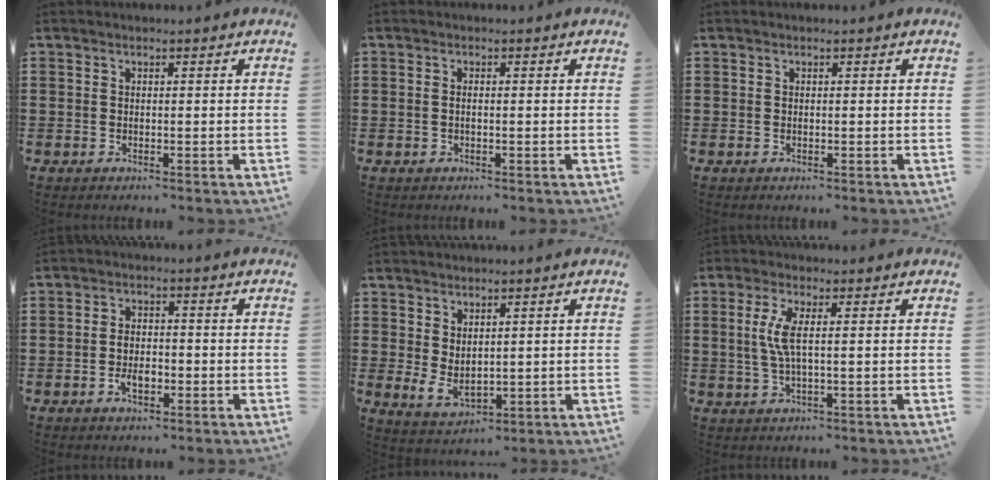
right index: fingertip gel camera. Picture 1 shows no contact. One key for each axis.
{"total": 0.8, "fx": -0.1, "fy": 0.2, "fz": 0.8, "tx": -0.017, "ty": -0.001, "tz": -0.001}
{"total": 0.0}
{"total": 3.4, "fx": -1.1, "fy": 1.9, "fz": 2.6, "tx": -0.052, "ty": 0.005, "tz": -0.023}
{"total": 2.8, "fx": 1.1, "fy": 1.7, "fz": 2.0, "tx": -0.047, "ty": -0.002, "tz": 0.019}
{"total": 4.4, "fx": 0.5, "fy": 0.6, "fz": 4.3, "tx": -0.104, "ty": -0.011, "tz": 0.000}